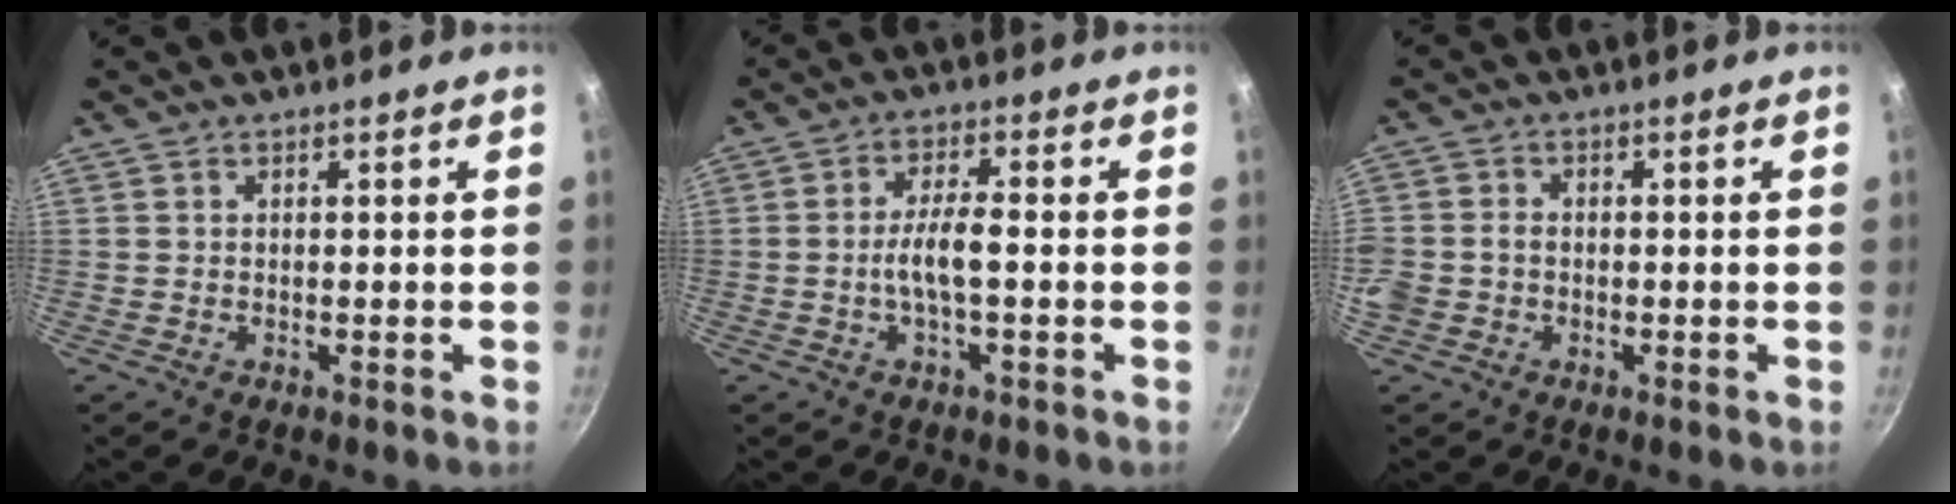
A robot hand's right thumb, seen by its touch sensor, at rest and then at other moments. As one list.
[{"total": 5.7, "force": [-1.1, 1.5, 5.4], "torque": [-0.106, 0.019, -0.024]}, {"total": 6.8, "force": [-1.6, 5.8, 3.2], "torque": [-0.075, 0.014, -0.038]}]